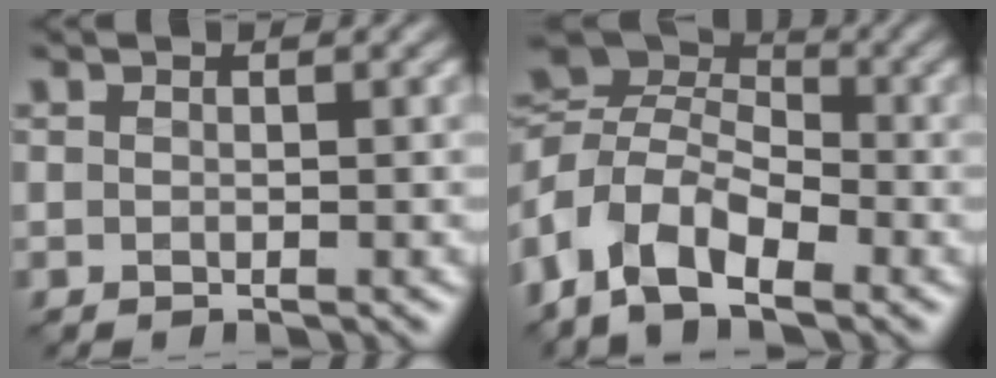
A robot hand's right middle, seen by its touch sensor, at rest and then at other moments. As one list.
[{"total": 9.5, "force": [-3.9, 6.0, 6.3], "torque": [-0.132, -0.003, -0.079]}]